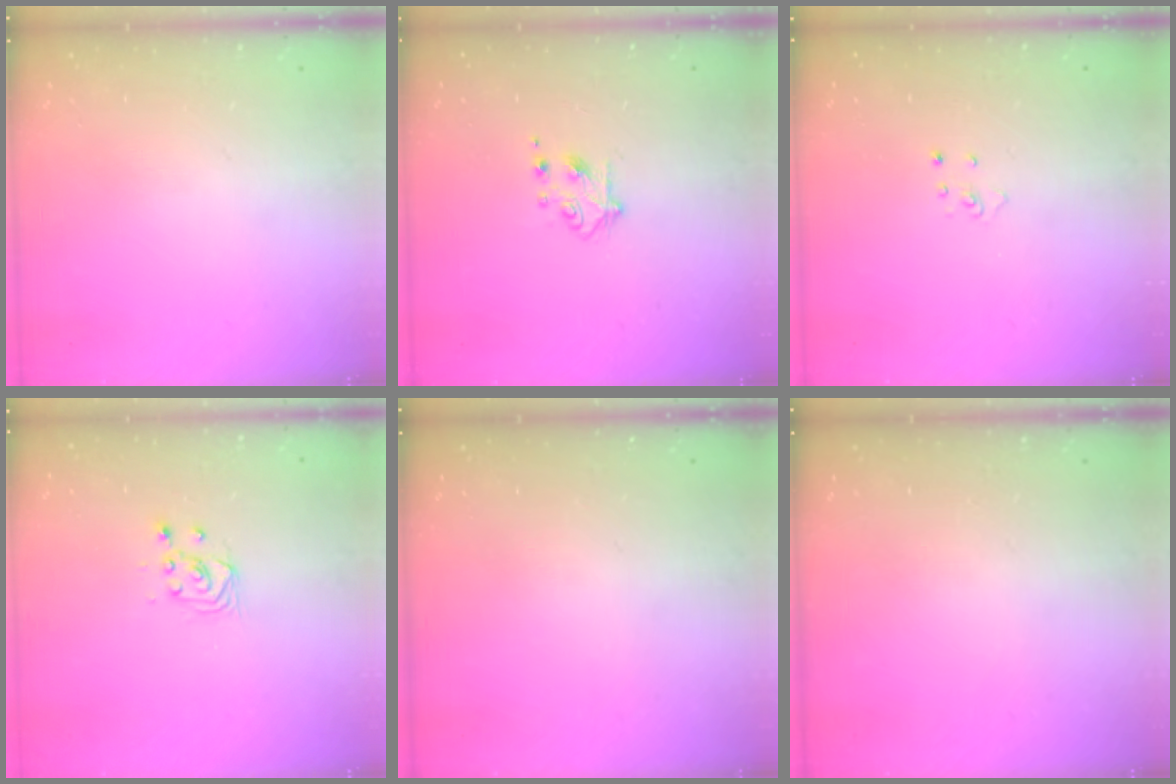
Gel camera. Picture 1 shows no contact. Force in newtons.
{"total": 4.9, "press": 4.9, "slide": 0.7}
{"total": 3.0, "press": 2.9, "slide": 0.3}
{"total": 3.2, "press": 2.9, "slide": 1.4}
{"total": 0.0}
{"total": 0.0}